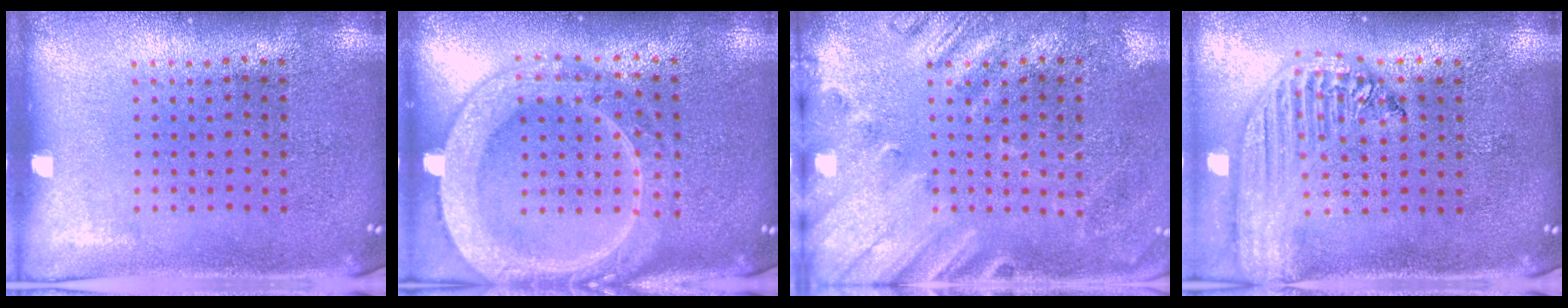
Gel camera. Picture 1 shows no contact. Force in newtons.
{"total": 4.0, "press": 4.0, "slide": 0.5}
{"total": 2.6, "press": 2.0, "slide": 1.6}
{"total": 2.4, "press": 2.1, "slide": 1.2}